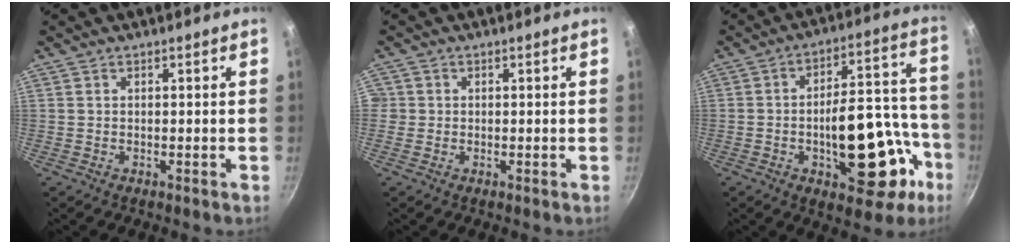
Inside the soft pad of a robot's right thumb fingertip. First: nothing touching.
{"total": 1.6, "force": [-0.1, 1.6, 0.2], "torque": [0.006, 0.005, -0.005]}
{"total": 20.8, "force": [-7.3, 9.9, 16.8], "torque": [-0.174, 0.060, -0.096]}